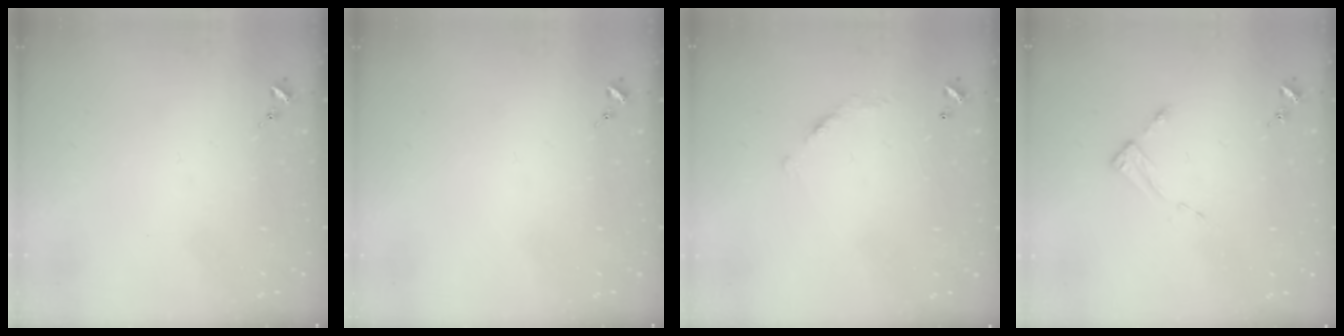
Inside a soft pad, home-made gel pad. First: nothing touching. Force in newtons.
{"total": 0.0}
{"total": 7.1, "press": 7.1, "slide": 0.6}
{"total": 2.8, "press": 2.7, "slide": 0.3}